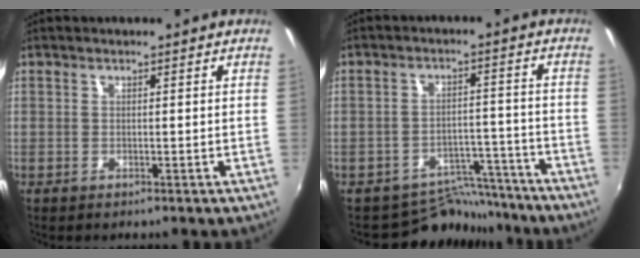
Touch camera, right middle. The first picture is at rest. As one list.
[{"total": 9.1, "force": [-8.5, 3.3, -0.1], "torque": [0.000, 0.029, -0.120]}]